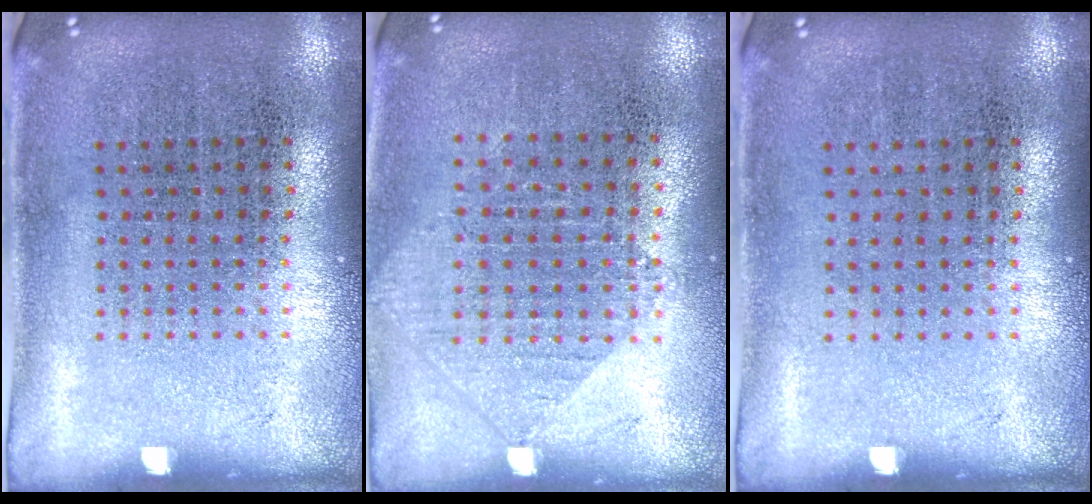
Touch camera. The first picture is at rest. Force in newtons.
{"total": 0.9, "press": 0.9, "slide": 0.3}
{"total": 0.0}